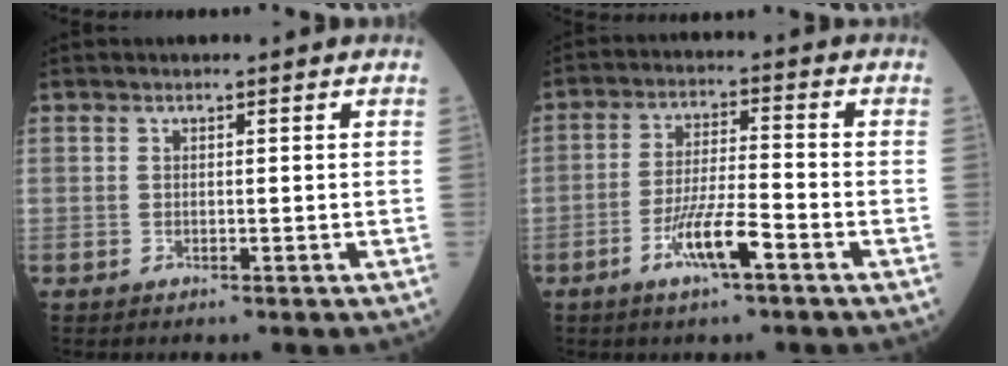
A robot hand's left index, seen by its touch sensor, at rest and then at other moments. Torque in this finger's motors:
{"motor_torque": [0.99, 0.52, 0.29, 0.13]}